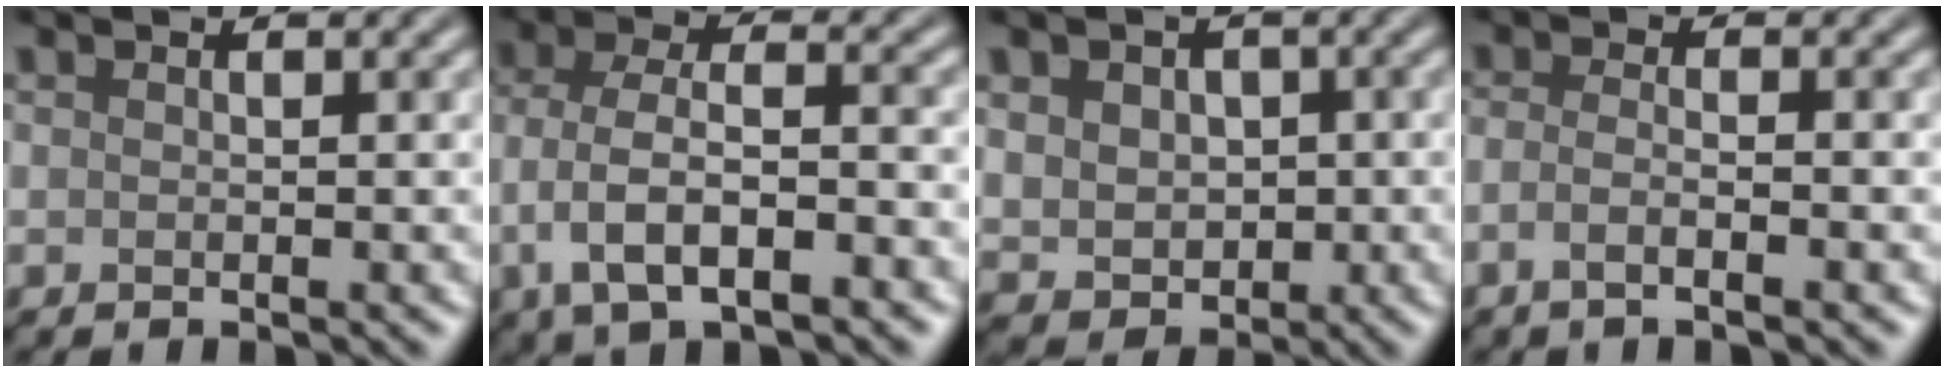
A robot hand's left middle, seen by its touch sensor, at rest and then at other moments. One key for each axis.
{"total": 6.8, "fx": -2.7, "fy": 3.1, "fz": 5.4, "tx": -0.106, "ty": 0.000, "tz": -0.052}
{"total": 5.5, "fx": 0.9, "fy": 4.5, "fz": 3.0, "tx": -0.053, "ty": 0.015, "tz": 0.007}
{"total": 2.4, "fx": -1.2, "fy": 0.7, "fz": 2.0, "tx": -0.032, "ty": -0.003, "tz": -0.032}